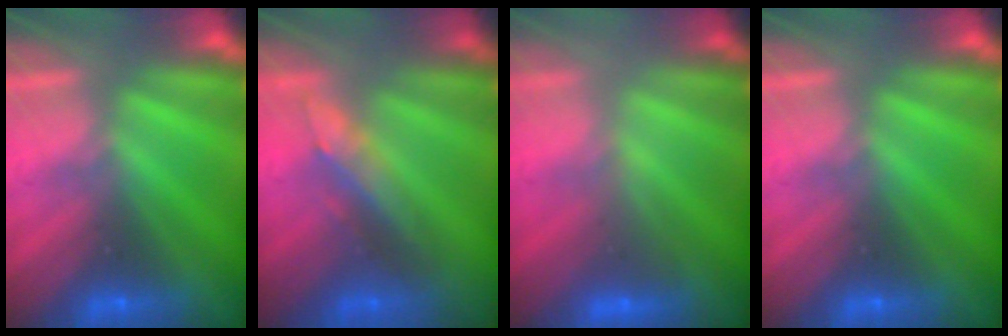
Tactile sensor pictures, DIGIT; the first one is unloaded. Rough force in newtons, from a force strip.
{"total": 2.9}
{"total": 2.3}
{"total": 0.0}